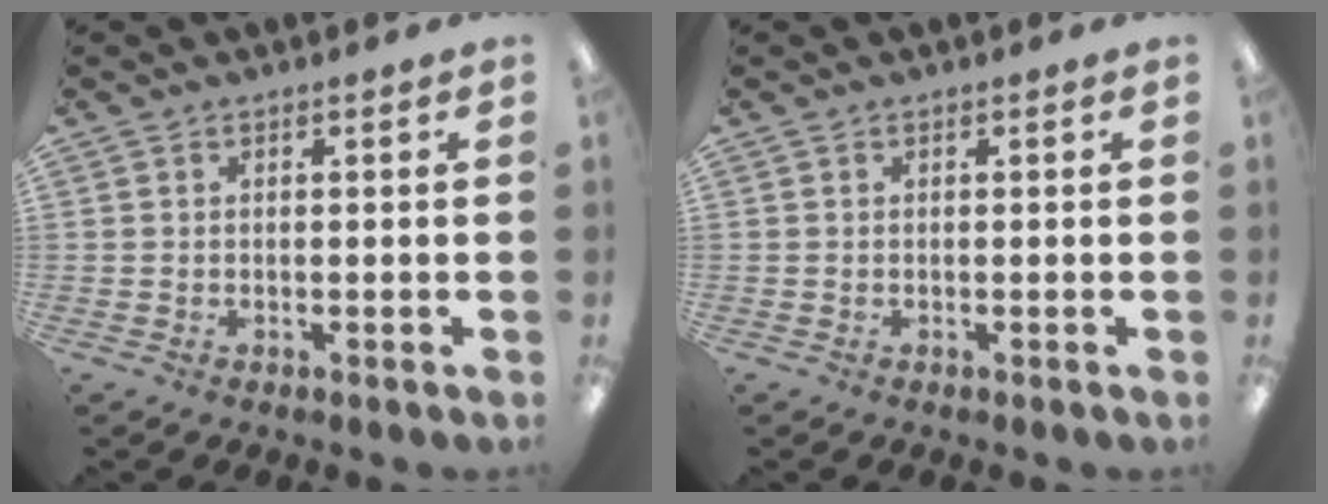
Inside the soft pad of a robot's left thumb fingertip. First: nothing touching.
{"total": 0.0}